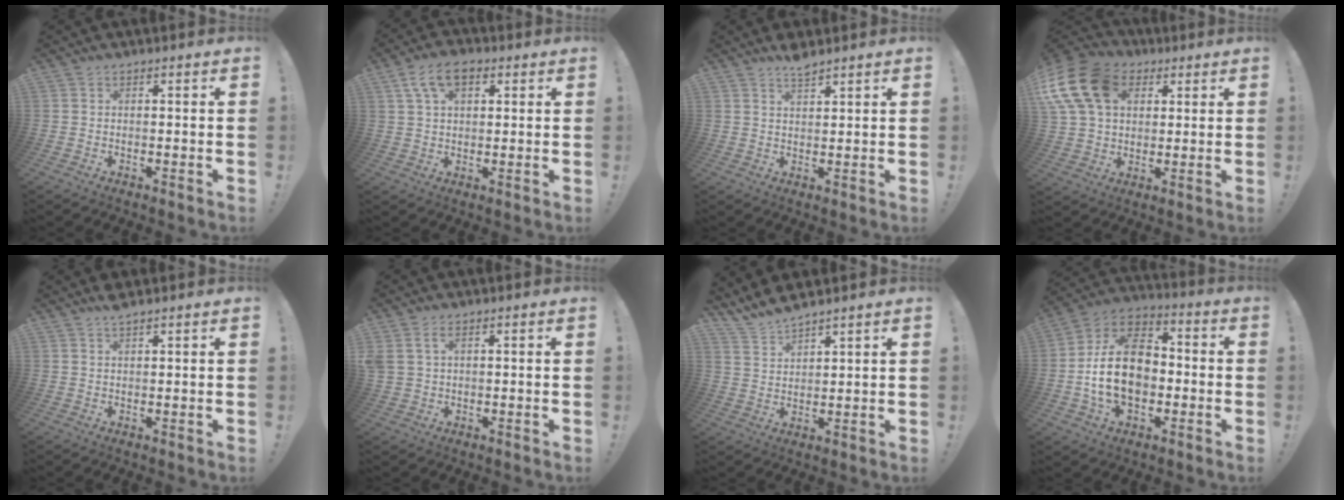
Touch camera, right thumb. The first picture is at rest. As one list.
[{"total": 9.1, "force": [3.9, 5.1, 6.4], "torque": [-0.104, 0.002, 0.074]}, {"total": 3.7, "force": [3.2, 0.6, 1.7], "torque": [-0.023, -0.021, 0.055]}, {"total": 18.8, "force": [6.2, 13.6, 11.3], "torque": [-0.216, -0.013, 0.117]}, {"total": 2.2, "force": [1.9, -0.1, 1.0], "torque": [-0.015, -0.014, 0.033]}, {"total": 3.5, "force": [1.6, 2.1, 2.2], "torque": [-0.039, 0.000, 0.031]}, {"total": 5.1, "force": [5.0, 0.5, 1.2], "torque": [-0.041, -0.035, 0.095]}, {"total": 19.8, "force": [-1.7, 13.6, 14.3], "torque": [-0.236, 0.021, -0.020]}]